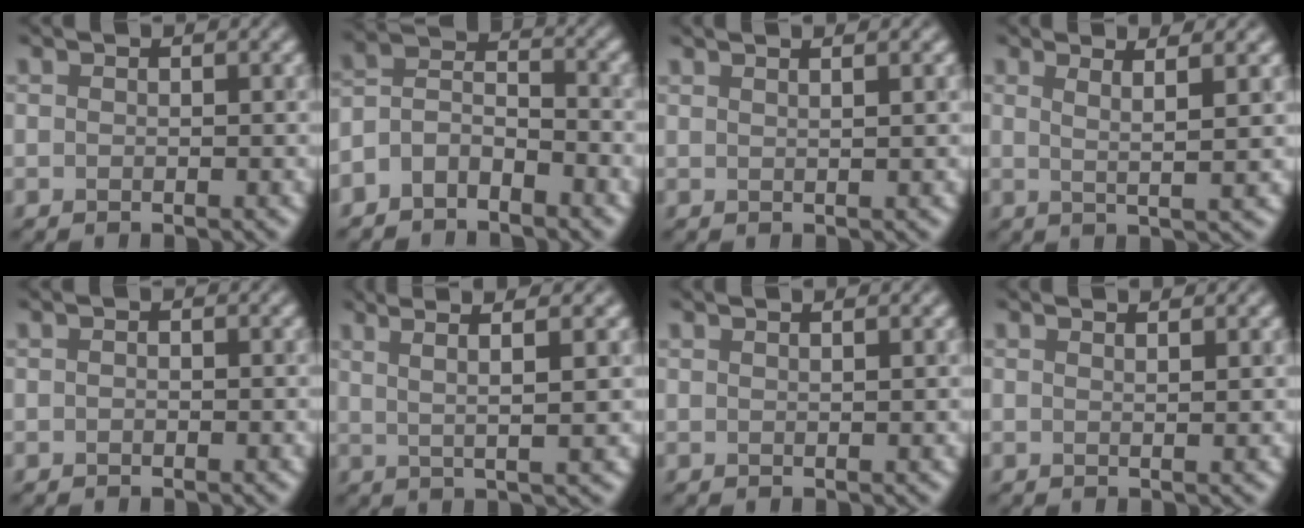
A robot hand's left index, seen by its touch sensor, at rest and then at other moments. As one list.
[{"total": 3.4, "force": [-2.8, 1.5, 1.4], "torque": [-0.030, 0.011, -0.052]}, {"total": 3.9, "force": [2.5, 1.7, 2.6], "torque": [-0.003, 0.038, 0.001]}, {"total": 3.0, "force": [1.5, 0.2, 2.6], "torque": [-0.044, 0.002, 0.030]}, {"total": 0.0}, {"total": 4.9, "force": [2.4, 0.5, 4.3], "torque": [-0.076, 0.015, 0.049]}, {"total": 3.3, "force": [2.2, 1.5, 1.9], "torque": [0.008, 0.029, -0.001]}, {"total": 3.0, "force": [2.1, 1.2, 1.9], "torque": [0.001, 0.024, -0.001]}]